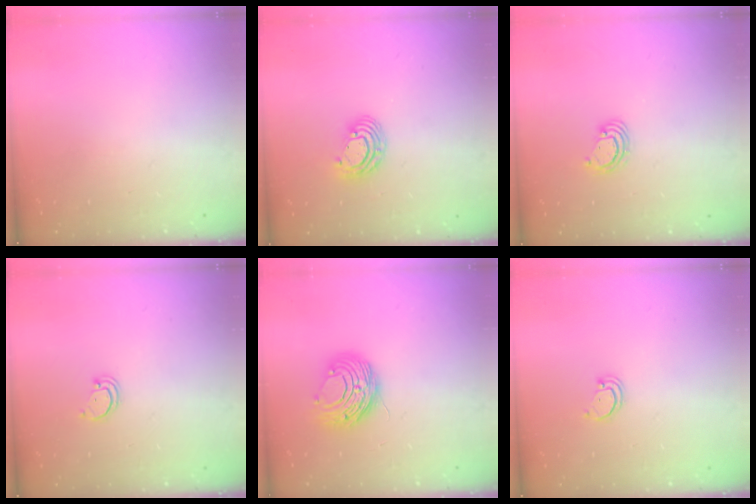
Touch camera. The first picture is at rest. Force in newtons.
{"total": 7.6, "press": 7.5, "slide": 1.2}
{"total": 3.5, "press": 3.5, "slide": 0.3}
{"total": 1.6, "press": 1.6, "slide": 0.1}
{"total": 9.1, "press": 9.1, "slide": 0.5}
{"total": 1.6, "press": 1.6, "slide": 0.1}